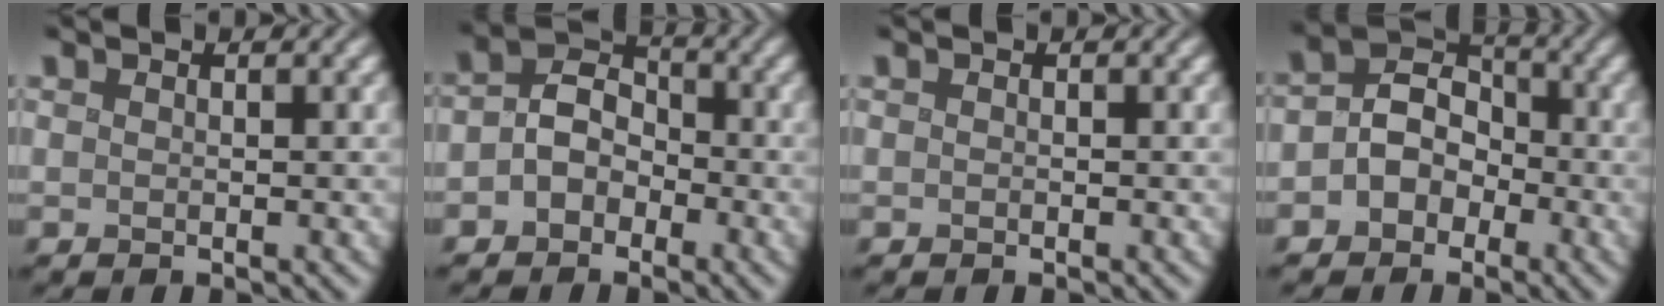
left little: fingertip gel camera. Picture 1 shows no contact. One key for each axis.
{"total": 3.7, "fx": -1.5, "fy": 2.8, "fz": 2.0, "tx": -0.028, "ty": 0.008, "tz": -0.035}
{"total": 0.0}
{"total": 4.2, "fx": -1.4, "fy": 3.4, "fz": 2.0, "tx": -0.016, "ty": 0.009, "tz": -0.037}